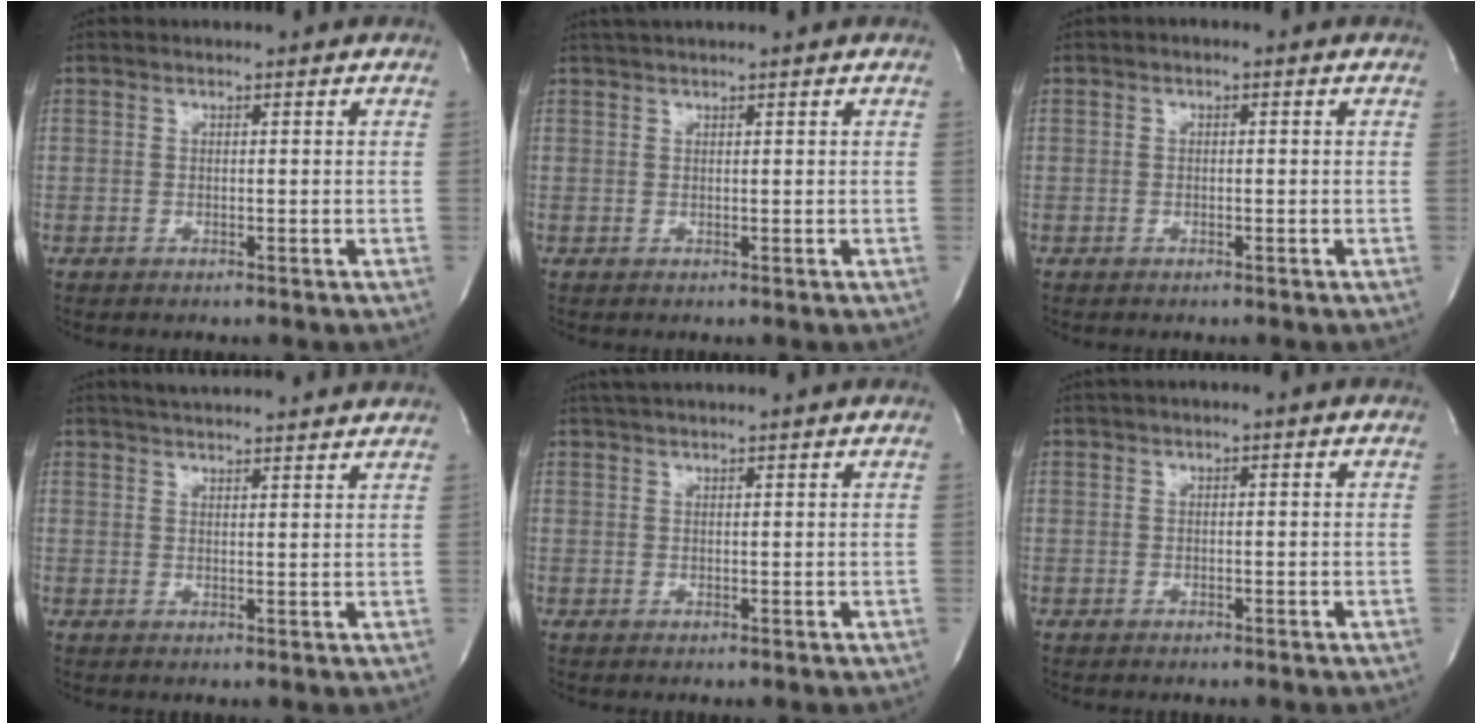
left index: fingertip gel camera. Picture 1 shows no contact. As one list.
[{"total": 2.0, "force": [1.7, -0.5, 1.0], "torque": [-0.012, 0.019, 0.035]}, {"total": 0.8, "force": [-0.8, 0.2, 0.1], "torque": [-0.002, -0.003, -0.017]}, {"total": 11.4, "force": [10.6, 0.9, 4.1], "torque": [-0.066, 0.020, 0.134]}, {"total": 4.8, "force": [4.3, -0.2, 2.3], "torque": [-0.035, 0.027, 0.063]}, {"total": 0.7, "force": [-0.4, 0.2, 0.6], "torque": [-0.014, 0.003, -0.006]}]